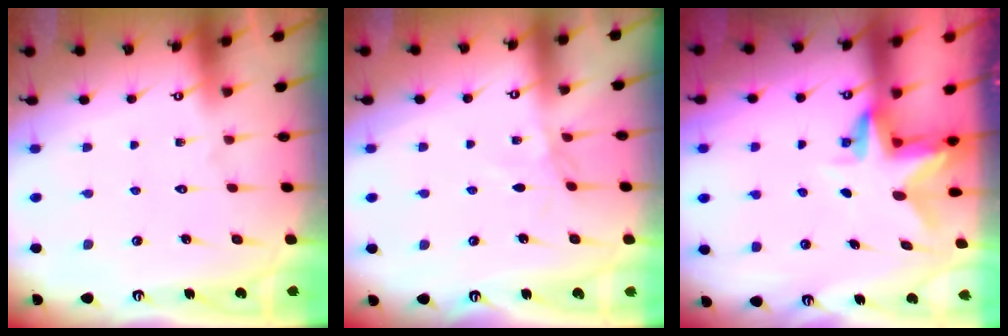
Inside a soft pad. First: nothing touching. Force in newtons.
{"total": 2.2, "press": 2.2, "slide": 0.4}
{"total": 3.5, "press": 3.5, "slide": 0.2}